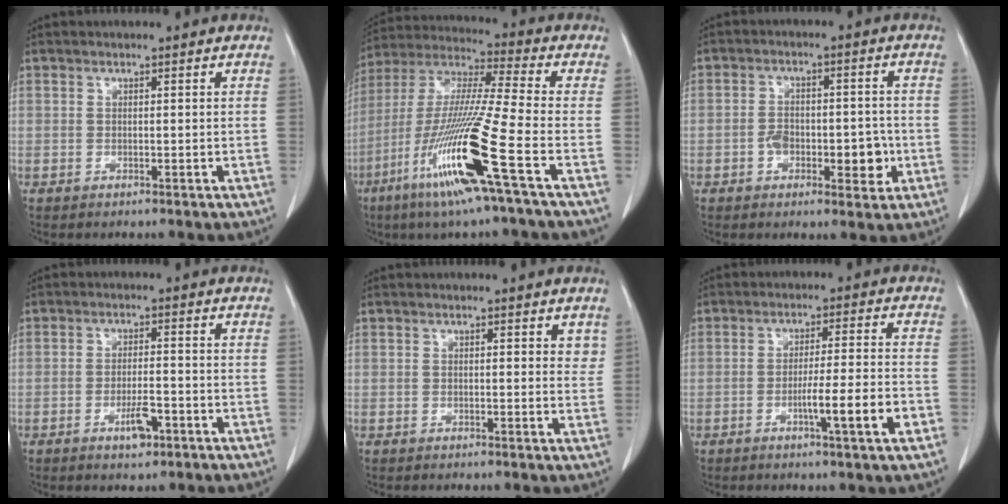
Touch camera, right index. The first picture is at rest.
{"total": 18.3, "force": [-7.7, -1.2, 16.5], "torque": [-0.352, -0.037, -0.155]}
{"total": 7.5, "force": [-2.2, 3.9, 6.0], "torque": [-0.081, 0.014, -0.029]}
{"total": 4.0, "force": [-2.1, 1.2, 3.2], "torque": [-0.055, 0.001, -0.032]}
{"total": 1.7, "force": [1.1, 0.8, 1.1], "torque": [-0.003, -0.005, 0.010]}
{"total": 8.0, "force": [-3.0, -0.5, 7.4], "torque": [-0.111, -0.007, -0.049]}